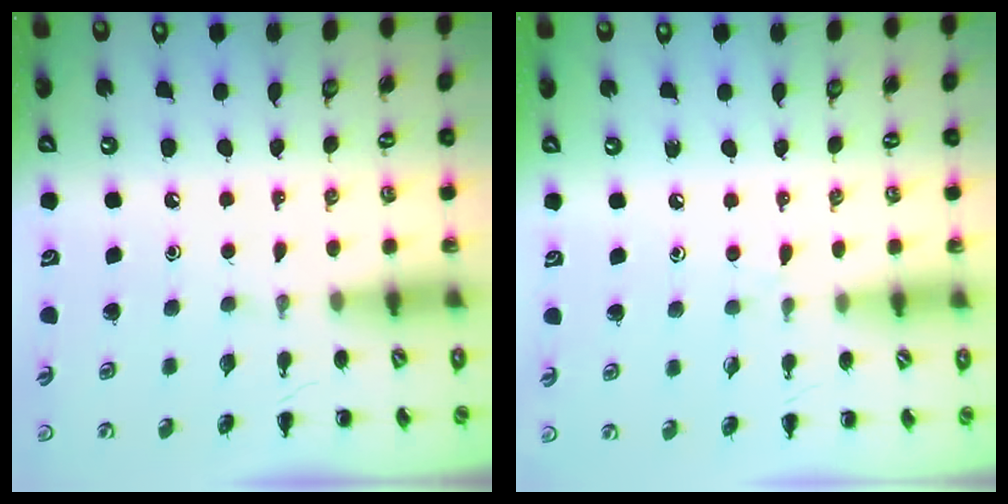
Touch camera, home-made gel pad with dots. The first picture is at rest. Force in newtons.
{"total": 4.4, "press": 4.0, "slide": 2.0}